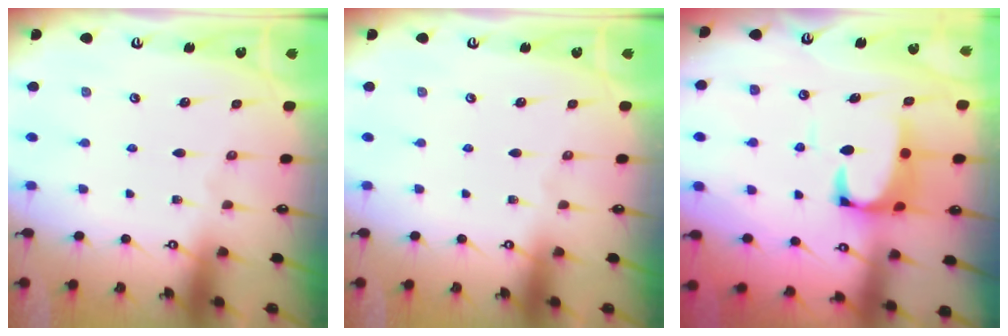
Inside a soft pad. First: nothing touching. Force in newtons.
{"total": 0.0}
{"total": 5.1, "press": 4.9, "slide": 1.2}